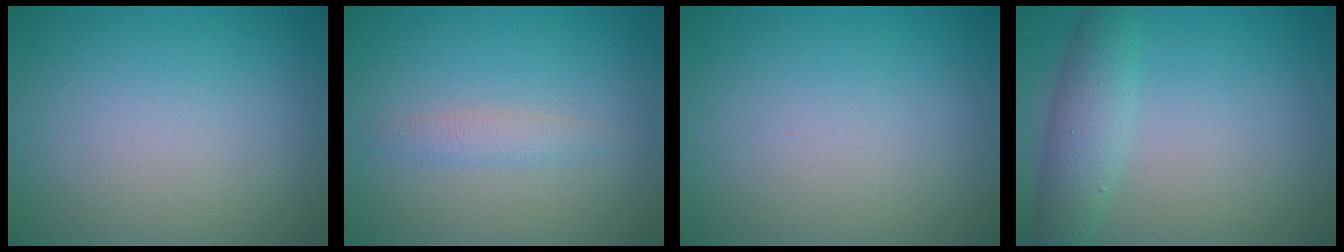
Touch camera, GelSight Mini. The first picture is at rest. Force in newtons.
{"total": 1.3, "press": 1.3, "slide": 0.1}
{"total": 0.0}
{"total": 3.2, "press": 3.2, "slide": 0.1}